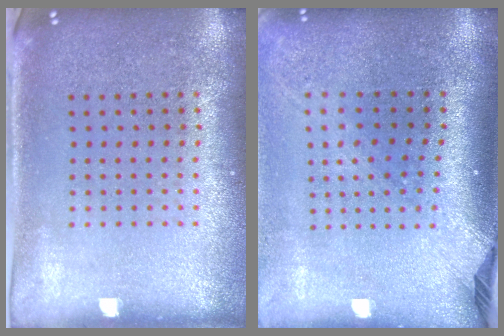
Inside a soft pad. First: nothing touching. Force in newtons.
{"total": 2.3, "press": 1.7, "slide": 1.5}